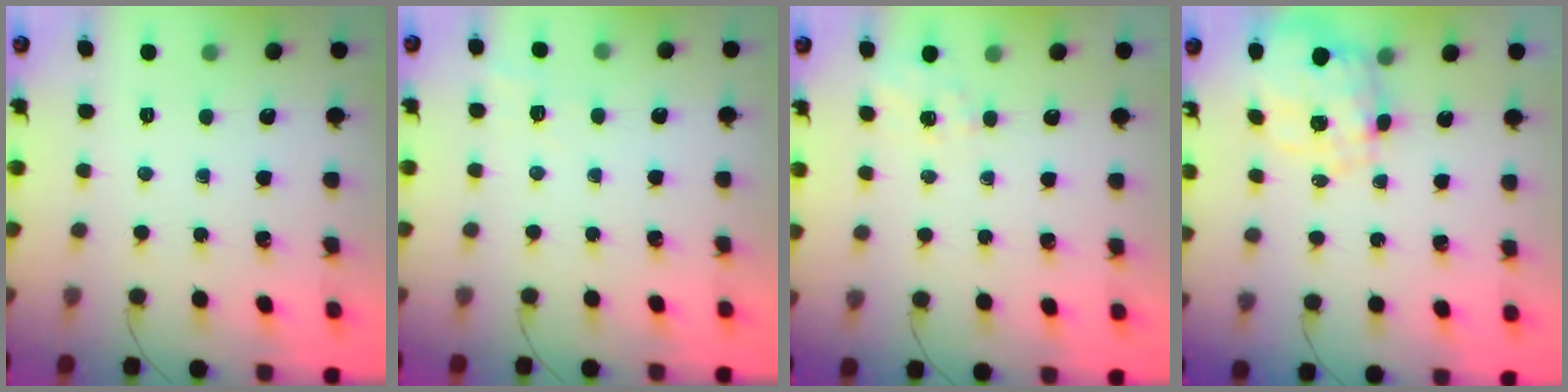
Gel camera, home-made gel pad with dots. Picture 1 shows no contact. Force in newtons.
{"total": 6.4, "press": 6.1, "slide": 2.1}
{"total": 1.5, "press": 1.1, "slide": 1.1}
{"total": 4.0, "press": 3.6, "slide": 1.7}